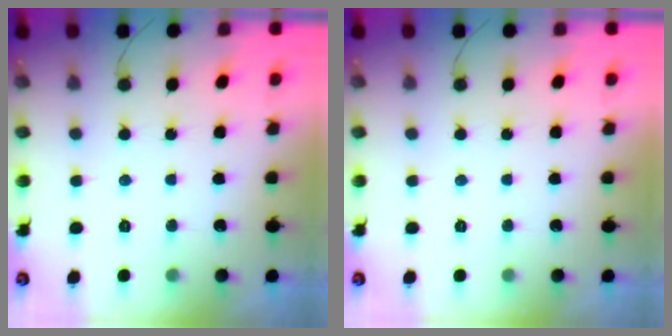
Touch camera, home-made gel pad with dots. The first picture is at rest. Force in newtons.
{"total": 0.0}